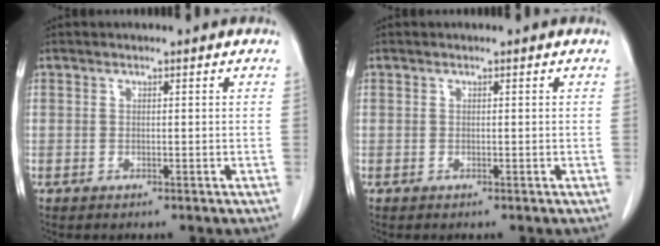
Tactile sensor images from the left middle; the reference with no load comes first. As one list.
[{"total": 0.0}]